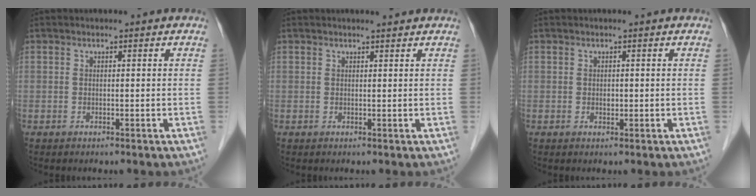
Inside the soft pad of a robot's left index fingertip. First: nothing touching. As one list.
[{"total": 1.5, "force": [1.4, 0.1, 0.5], "torque": [-0.010, 0.004, 0.023]}, {"total": 0.7, "force": [0.0, 0.5, 0.5], "torque": [-0.009, 0.000, -0.001]}]